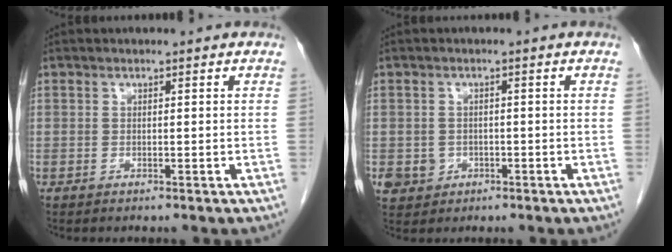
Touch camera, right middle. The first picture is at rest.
{"total": 3.8, "force": [-1.2, 3.5, 0.6], "torque": [-0.009, 0.006, -0.014]}